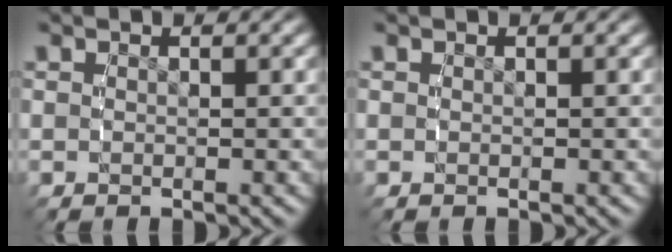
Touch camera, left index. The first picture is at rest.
{"total": 0.0}